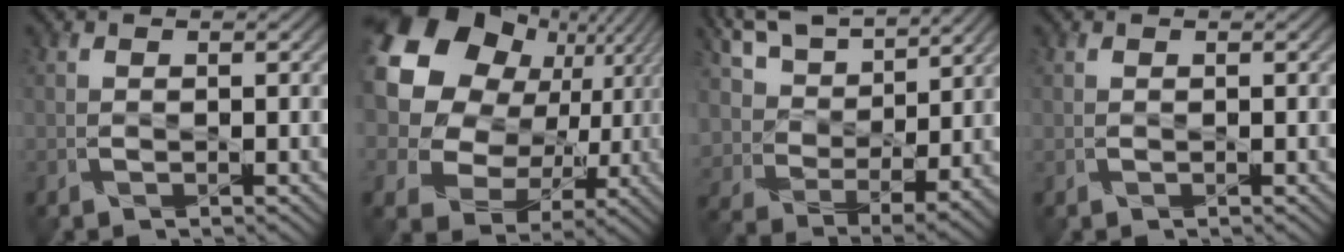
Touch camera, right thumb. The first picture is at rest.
{"total": 24.1, "force": [7.7, 19.8, 11.4], "torque": [-0.285, 0.032, 0.111]}
{"total": 12.2, "force": [8.6, 6.0, 6.2], "torque": [-0.160, 0.011, 0.165]}
{"total": 0.0}